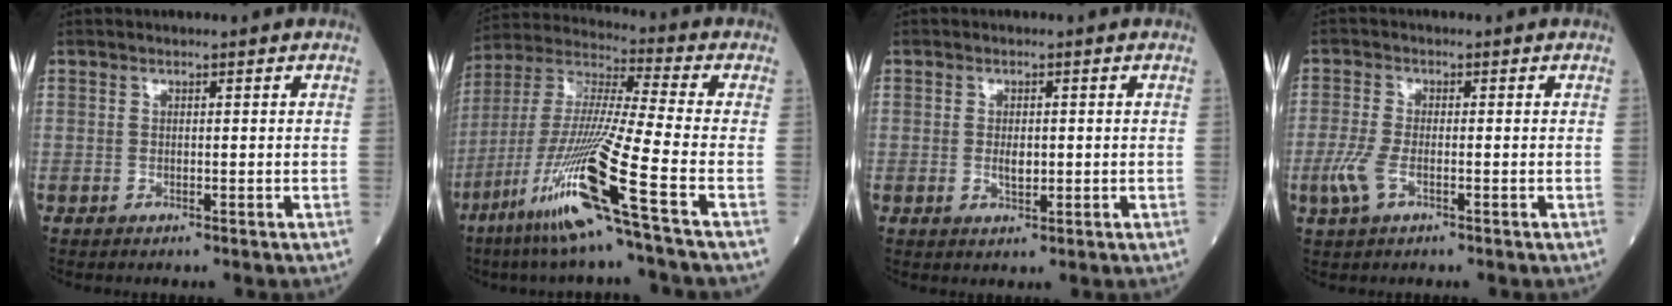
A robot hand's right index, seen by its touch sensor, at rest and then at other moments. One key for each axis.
{"total": 18.3, "fx": -8.9, "fy": -1.6, "fz": 15.9, "tx": -0.344, "ty": -0.043, "tz": -0.175}
{"total": 2.3, "fx": -0.1, "fy": 1.0, "fz": 2.0, "tx": -0.033, "ty": -0.001, "tz": 0.000}
{"total": 4.0, "fx": -1.5, "fy": 1.4, "fz": 3.5, "tx": -0.097, "ty": -0.008, "tz": -0.033}